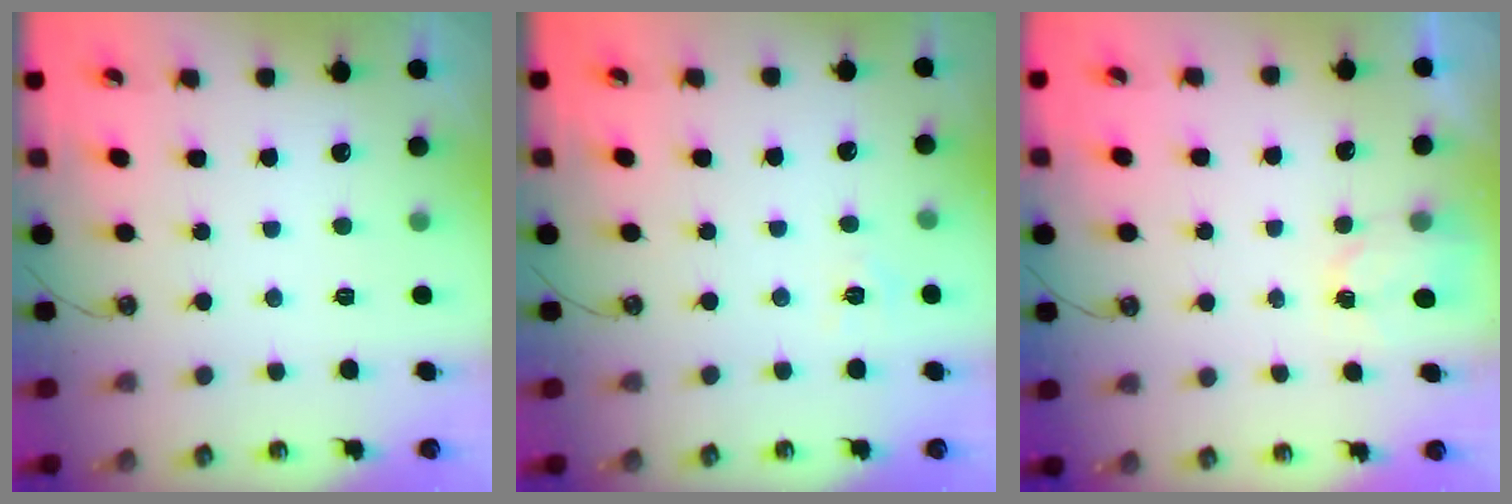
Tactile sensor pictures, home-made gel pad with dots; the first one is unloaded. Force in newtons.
{"total": 4.2, "press": 4.2, "slide": 0.4}
{"total": 2.4, "press": 2.4, "slide": 0.3}